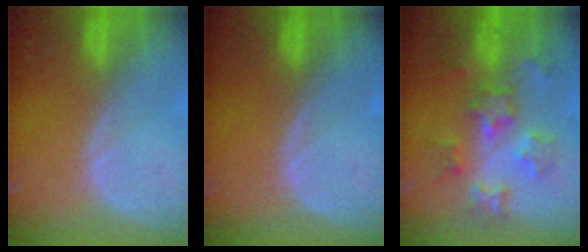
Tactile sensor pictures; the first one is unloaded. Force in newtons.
{"total": 0.0}
{"total": 7.2, "press": 7.2, "slide": 0.5}